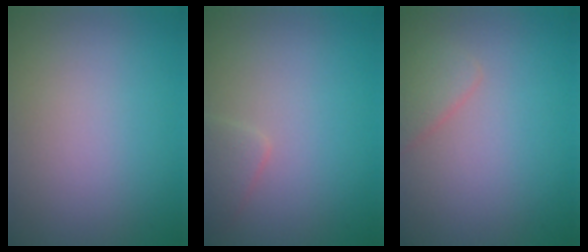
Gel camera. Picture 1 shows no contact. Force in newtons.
{"total": 1.4, "press": 1.4, "slide": 0.1}
{"total": 1.6, "press": 1.6, "slide": 0.1}